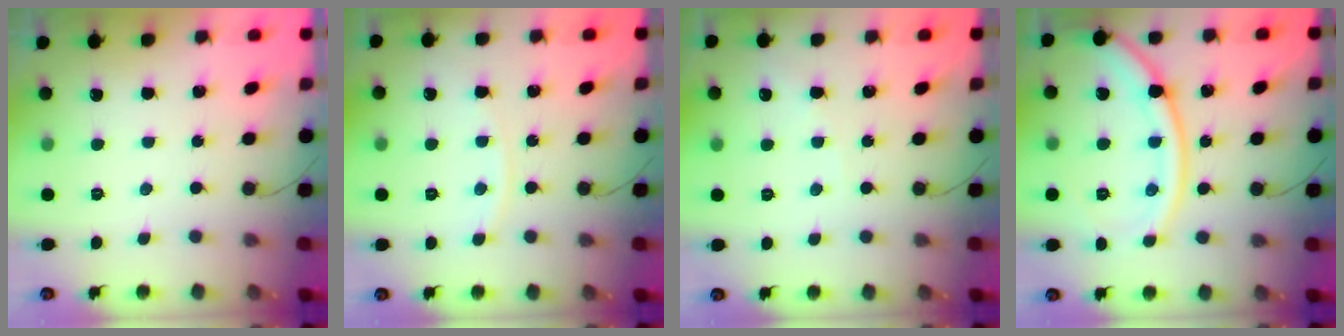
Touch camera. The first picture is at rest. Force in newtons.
{"total": 5.0, "press": 4.9, "slide": 0.7}
{"total": 2.7, "press": 2.6, "slide": 0.4}
{"total": 15.5, "press": 15.4, "slide": 1.7}